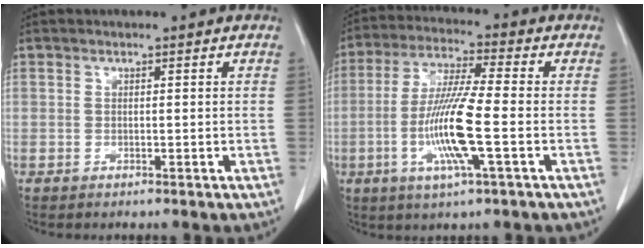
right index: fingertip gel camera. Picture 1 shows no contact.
{"total": 12.0, "force": [-2.9, 0.4, 11.6], "torque": [-0.233, -0.012, -0.060]}